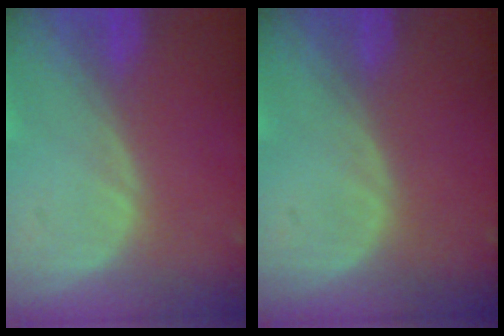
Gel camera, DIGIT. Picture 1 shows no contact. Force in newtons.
{"total": 0.0}